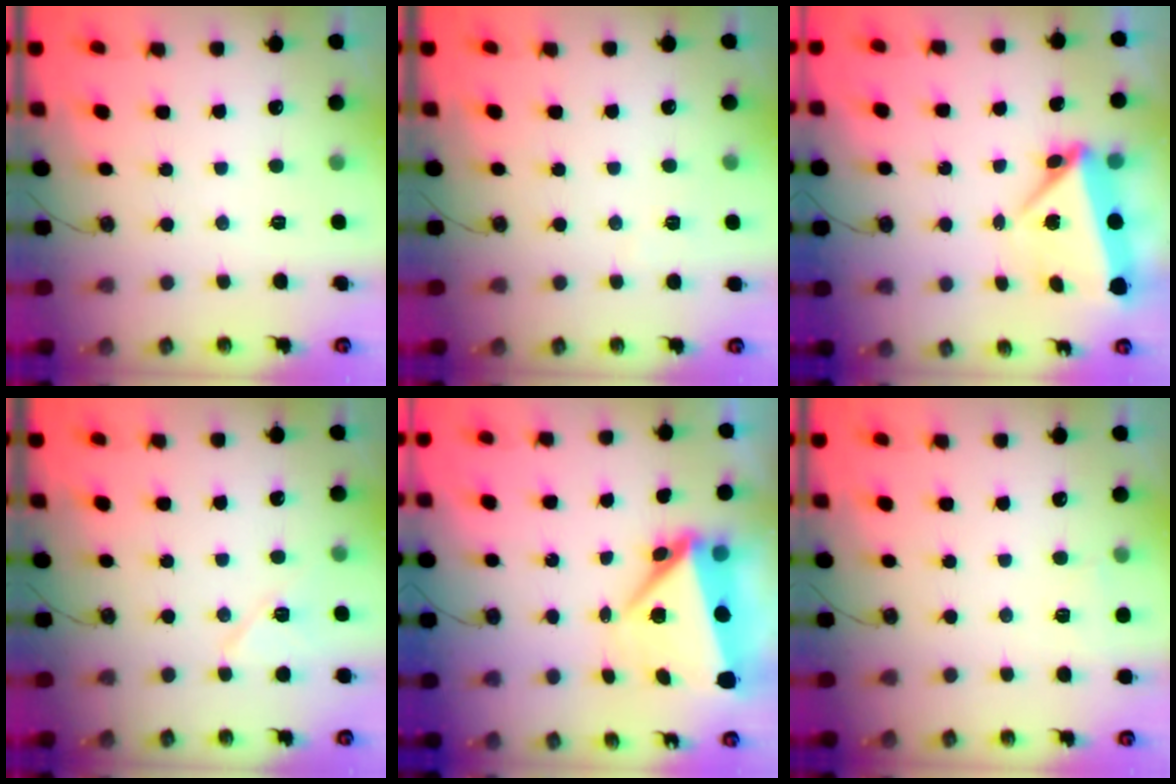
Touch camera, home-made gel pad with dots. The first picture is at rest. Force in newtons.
{"total": 2.3, "press": 2.2, "slide": 0.5}
{"total": 11.3, "press": 7.2, "slide": 8.7}
{"total": 7.7, "press": 7.7, "slide": 0.5}
{"total": 7.9, "press": 7.8, "slide": 1.1}
{"total": 3.5, "press": 3.5, "slide": 0.4}